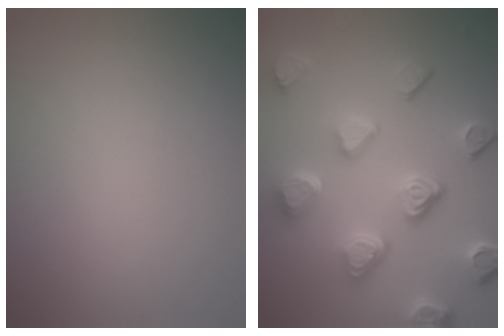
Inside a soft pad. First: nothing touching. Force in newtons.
{"total": 6.7, "press": 5.3, "slide": 4.0}